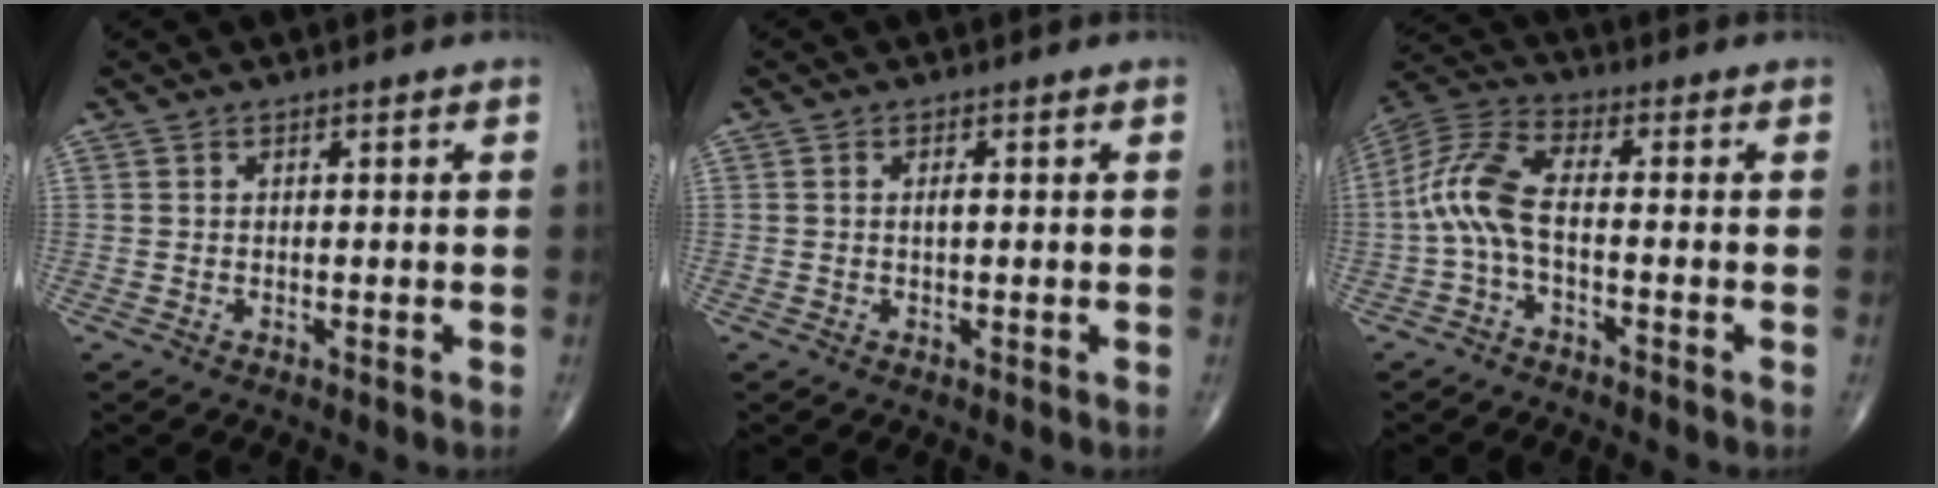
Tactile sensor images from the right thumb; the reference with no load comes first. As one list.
[{"total": 1.1, "force": [0.1, 0.4, 1.0], "torque": [-0.020, 0.000, 0.000]}, {"total": 9.1, "force": [-1.8, 3.3, 8.2], "torque": [-0.194, 0.036, -0.045]}]